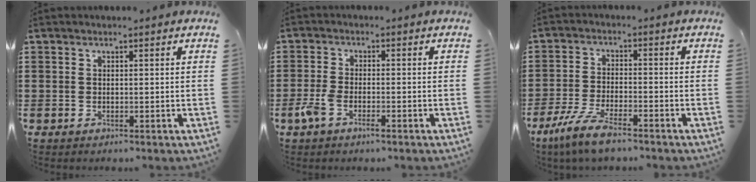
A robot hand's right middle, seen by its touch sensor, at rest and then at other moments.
{"total": 3.6, "force": [-1.7, 1.3, 2.9], "torque": [-0.076, -0.005, -0.039]}
{"total": 6.4, "force": [-4.8, 0.9, 4.0], "torque": [-0.099, -0.013, -0.097]}